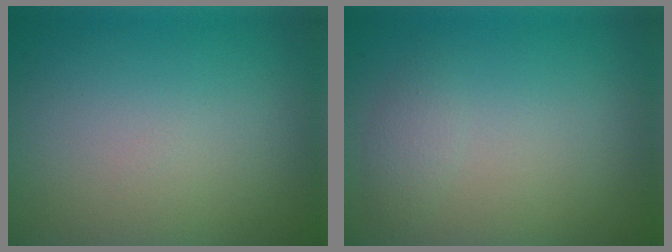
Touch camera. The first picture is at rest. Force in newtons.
{"total": 1.1, "press": 1.1, "slide": 0.1}